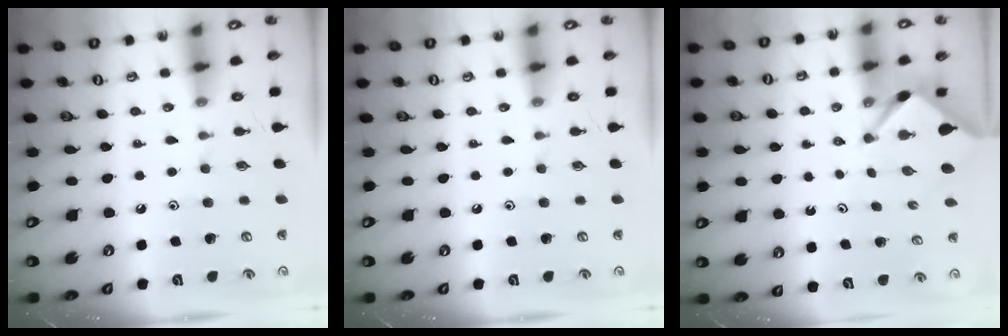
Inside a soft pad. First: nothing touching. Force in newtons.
{"total": 0.0}
{"total": 2.6, "press": 2.5, "slide": 0.4}